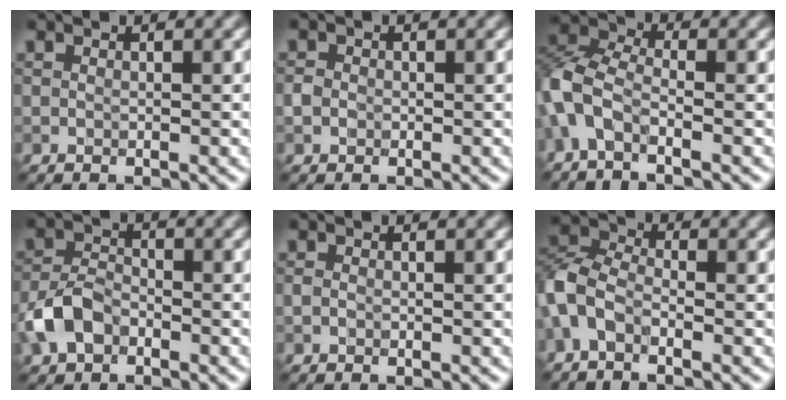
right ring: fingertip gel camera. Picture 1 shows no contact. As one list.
[{"total": 1.0, "force": [-0.3, 0.9, 0.4], "torque": [-0.007, -0.001, -0.011]}, {"total": 5.4, "force": [-2.6, 2.7, 3.9], "torque": [-0.093, 0.006, -0.070]}, {"total": 4.0, "force": [-2.1, 2.5, 2.3], "torque": [-0.052, 0.003, -0.049]}, {"total": 0.5, "force": [-0.2, 0.2, 0.4], "torque": [-0.011, -0.001, -0.007]}, {"total": 4.6, "force": [-2.2, 2.6, 3.1], "torque": [-0.072, 0.007, -0.062]}]